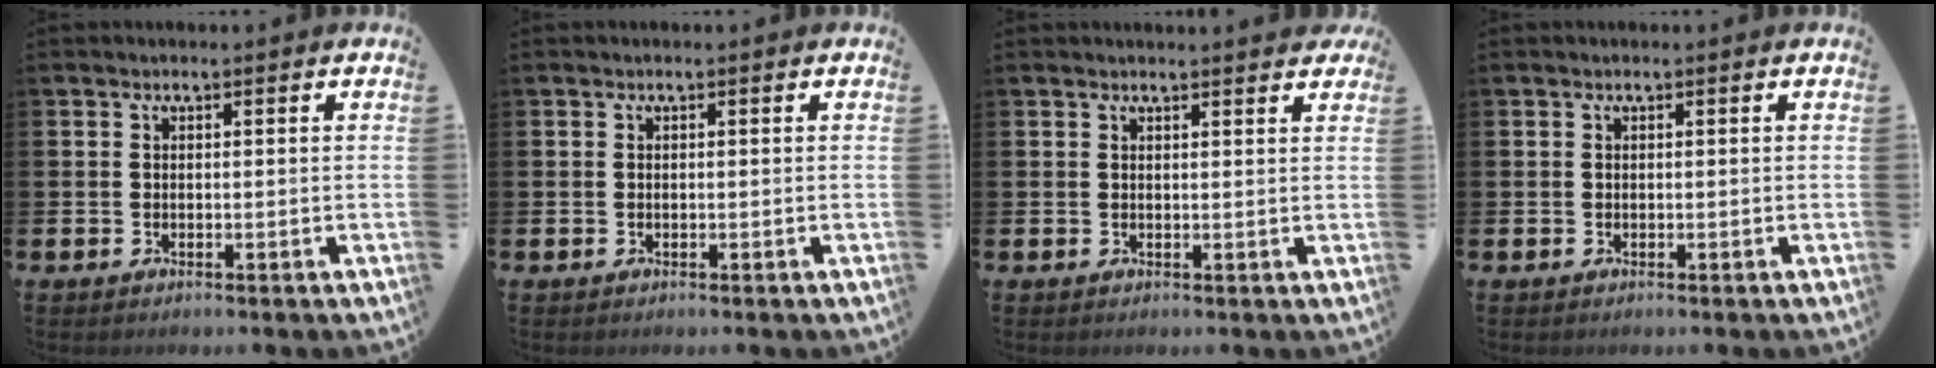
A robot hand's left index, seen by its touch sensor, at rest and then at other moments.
{"total": 0.0}
{"total": 1.1, "force": [1.0, -0.1, 0.0], "torque": [0.013, -0.008, 0.017]}
{"total": 0.0}